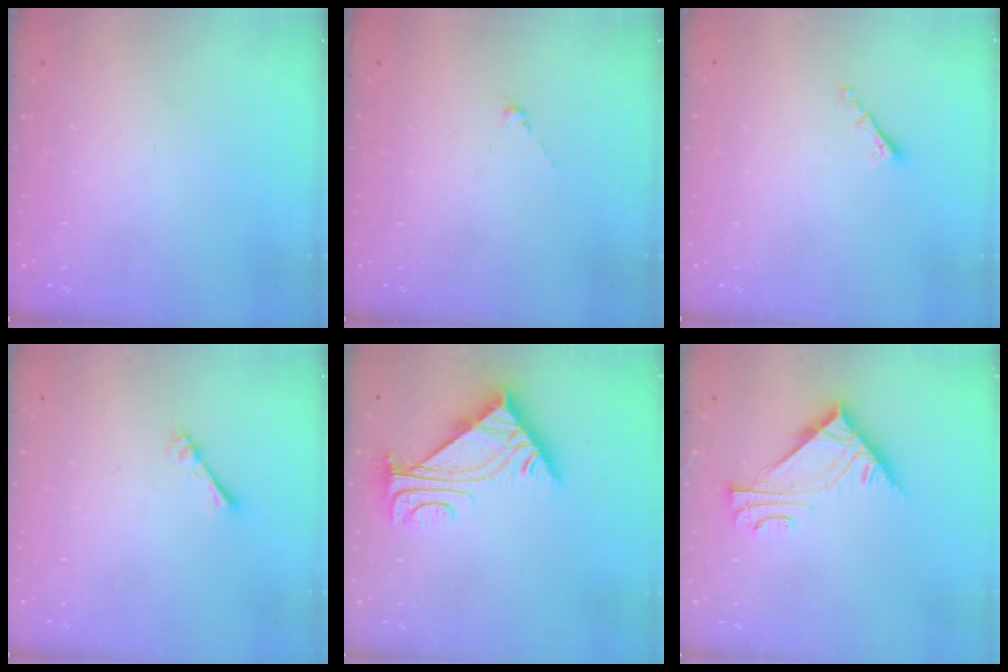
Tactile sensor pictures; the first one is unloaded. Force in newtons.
{"total": 0.0}
{"total": 1.4, "press": 1.3, "slide": 0.5}
{"total": 2.4, "press": 2.4, "slide": 0.2}
{"total": 5.6, "press": 5.5, "slide": 0.8}
{"total": 7.4, "press": 7.4, "slide": 0.4}